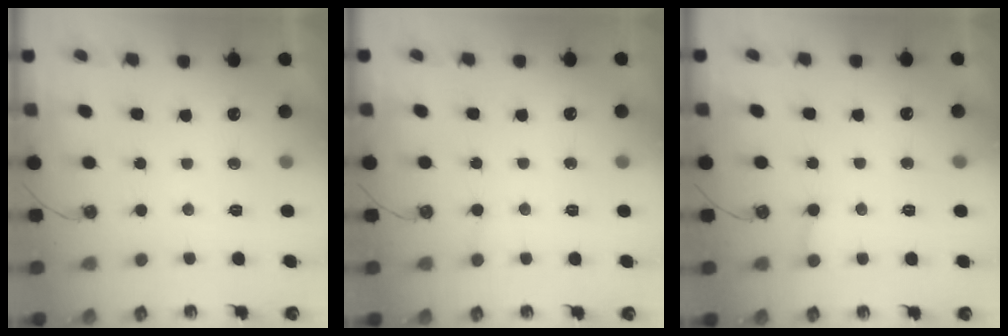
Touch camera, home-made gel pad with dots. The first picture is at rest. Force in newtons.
{"total": 3.7, "press": 3.7, "slide": 0.3}
{"total": 5.4, "press": 5.4, "slide": 0.5}